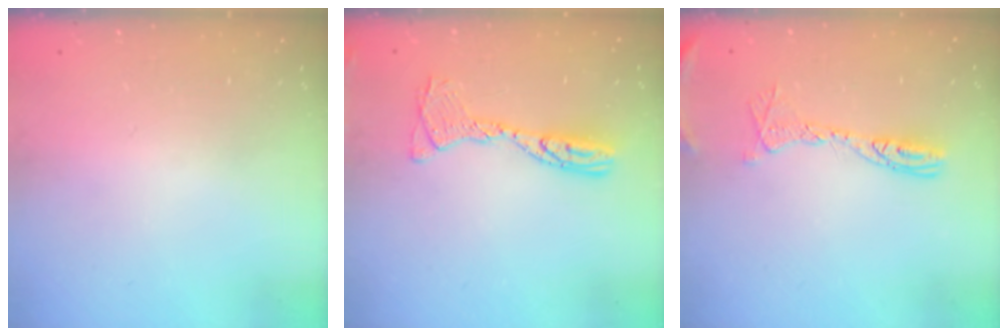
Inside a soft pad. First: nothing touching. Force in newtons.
{"total": 11.6, "press": 11.5, "slide": 1.2}
{"total": 10.6, "press": 10.6, "slide": 1.0}